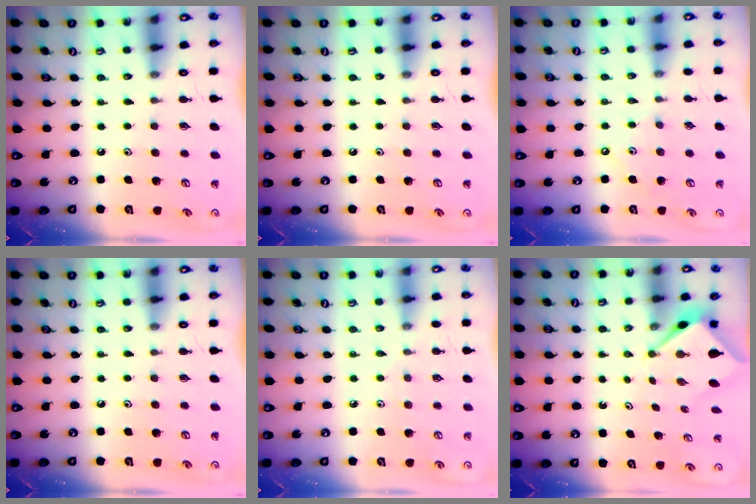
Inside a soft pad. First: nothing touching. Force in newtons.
{"total": 0.0}
{"total": 4.0, "press": 4.0, "slide": 0.6}
{"total": 0.0}
{"total": 2.6, "press": 2.6, "slide": 0.5}
{"total": 2.6, "press": 2.6, "slide": 0.1}